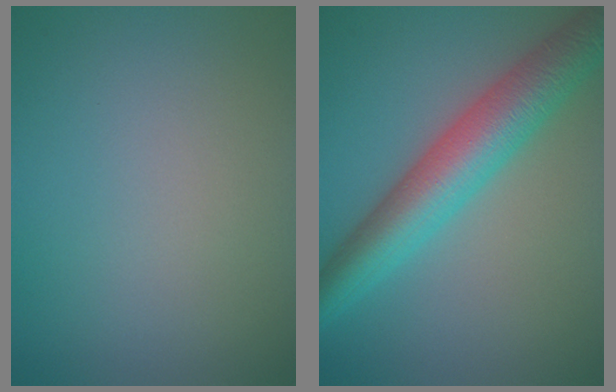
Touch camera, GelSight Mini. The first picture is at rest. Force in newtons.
{"total": 7.2, "press": 7.2, "slide": 0.1}